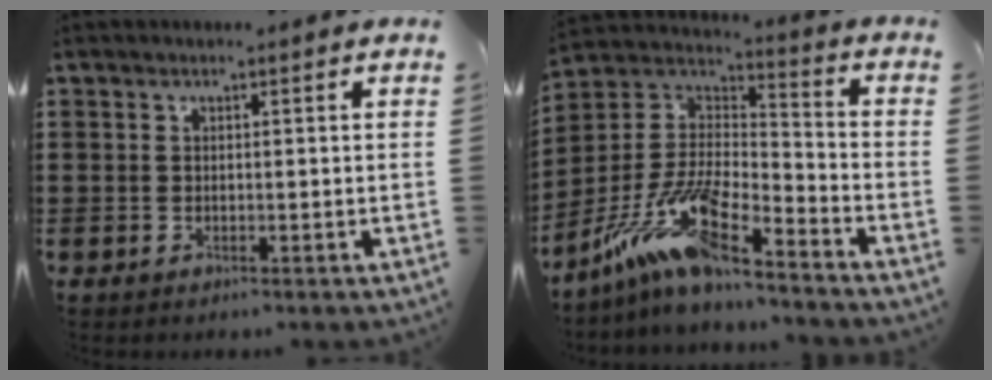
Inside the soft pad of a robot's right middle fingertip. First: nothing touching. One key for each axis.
{"total": 13.2, "fx": -9.8, "fy": 2.4, "fz": 8.4, "tx": -0.191, "ty": 0.005, "tz": -0.198}